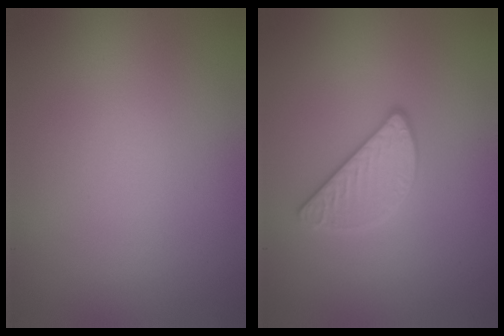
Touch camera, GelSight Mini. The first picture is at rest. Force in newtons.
{"total": 2.8, "press": 2.7, "slide": 0.9}